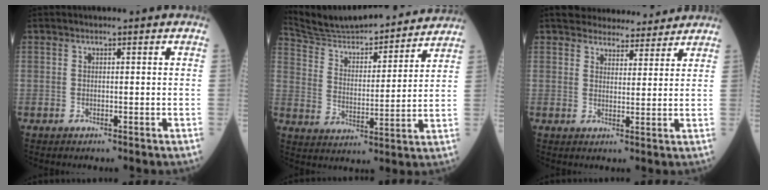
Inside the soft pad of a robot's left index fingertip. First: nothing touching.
{"total": 19.0, "force": [17.9, 2.9, 5.6], "torque": [-0.098, 0.014, 0.280]}
{"total": 7.8, "force": [7.3, 2.3, 1.4], "torque": [-0.010, 0.007, 0.091]}